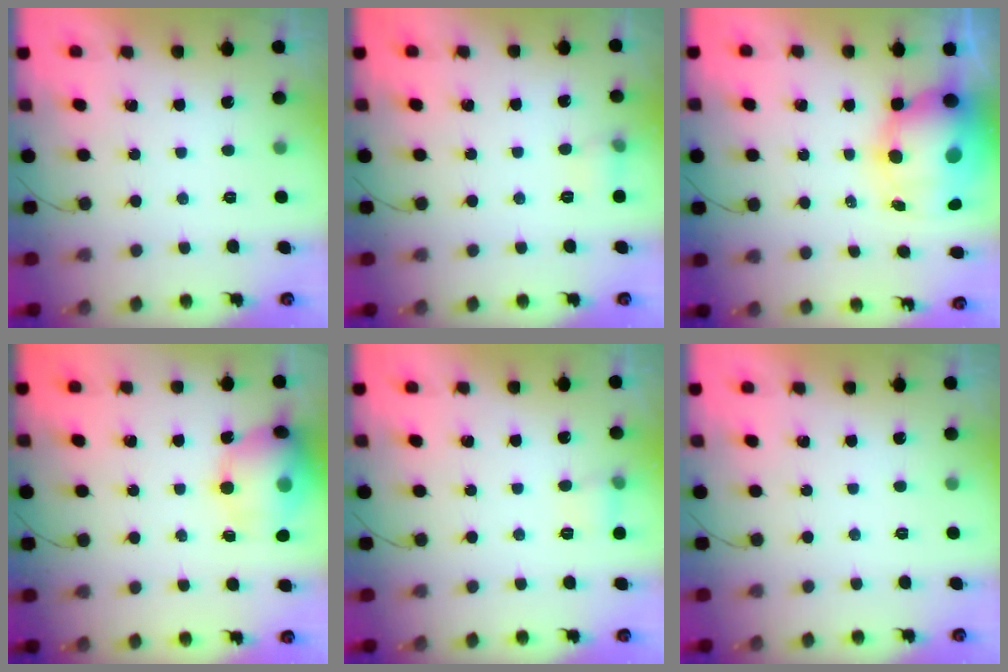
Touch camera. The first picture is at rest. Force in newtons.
{"total": 5.7, "press": 5.2, "slide": 2.2}
{"total": 14.2, "press": 13.9, "slide": 3.2}
{"total": 15.0, "press": 14.7, "slide": 2.8}
{"total": 6.2, "press": 5.7, "slide": 2.3}
{"total": 0.0}